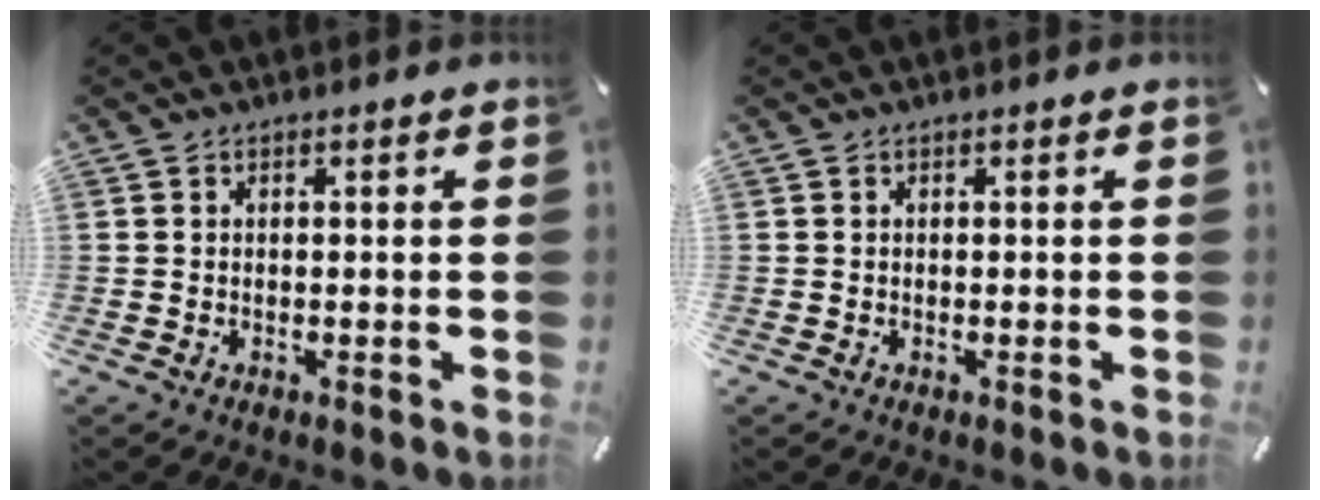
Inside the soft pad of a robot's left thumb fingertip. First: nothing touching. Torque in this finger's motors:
{"motor_torque": [-0.06, 0.06, -0.02, 0.02, 0.00]}